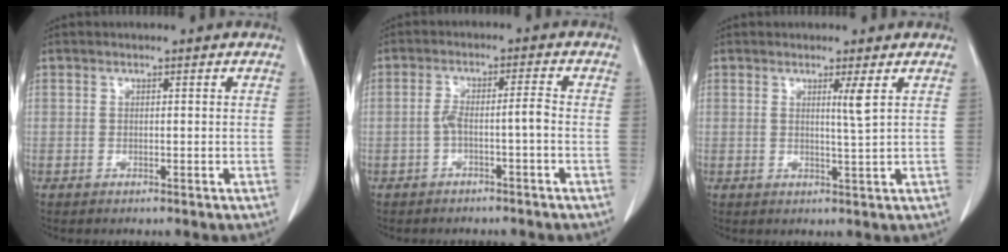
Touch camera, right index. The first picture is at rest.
{"total": 3.7, "force": [-1.4, 0.2, 3.4], "torque": [-0.065, 0.018, -0.021]}
{"total": 2.5, "force": [1.1, -0.7, 2.2], "torque": [-0.039, -0.010, 0.020]}